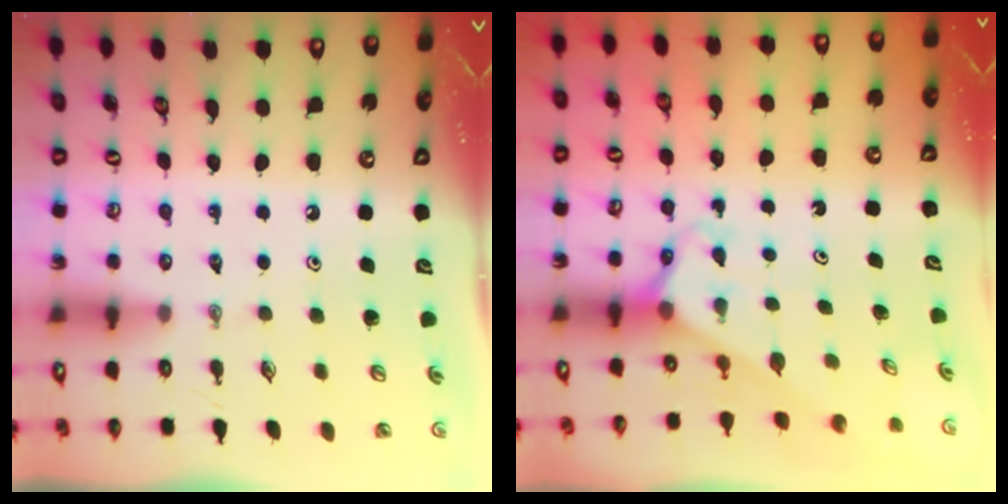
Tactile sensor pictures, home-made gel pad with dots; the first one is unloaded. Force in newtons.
{"total": 2.6, "press": 2.6, "slide": 0.2}